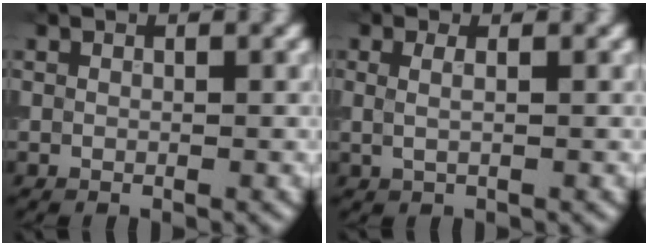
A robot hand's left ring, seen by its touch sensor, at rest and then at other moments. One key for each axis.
{"total": 1.4, "fx": 0.4, "fy": 0.6, "fz": 1.2, "tx": -0.019, "ty": -0.004, "tz": 0.002}